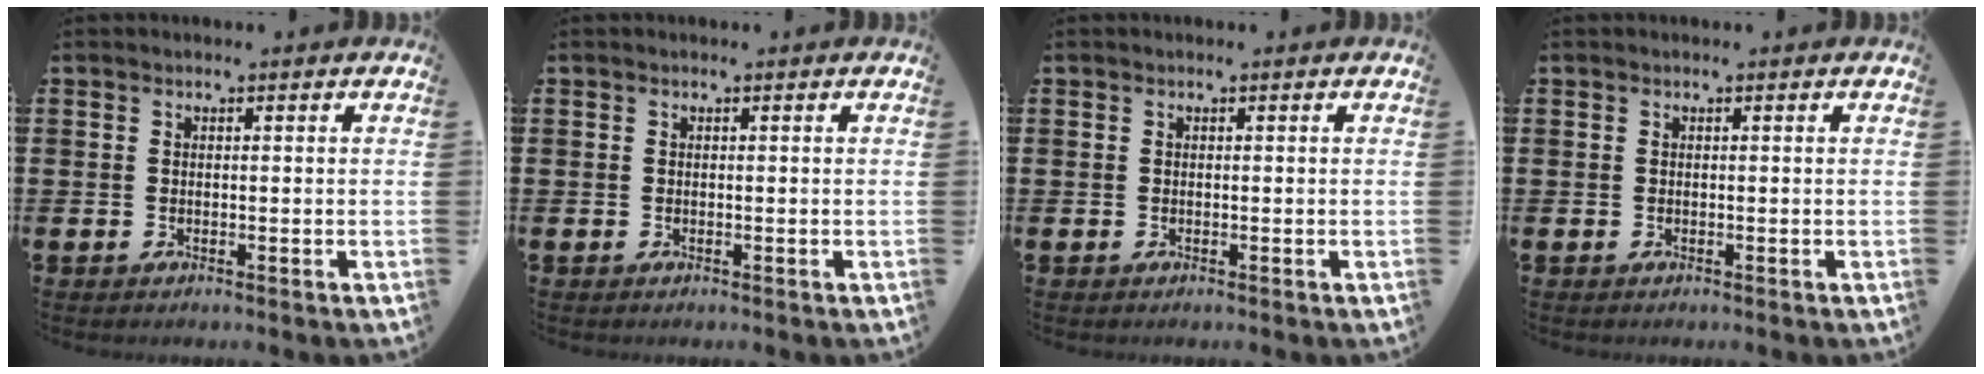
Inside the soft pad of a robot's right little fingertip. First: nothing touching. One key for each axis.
{"total": 0.0}
{"total": 0.0}
{"total": 0.0}